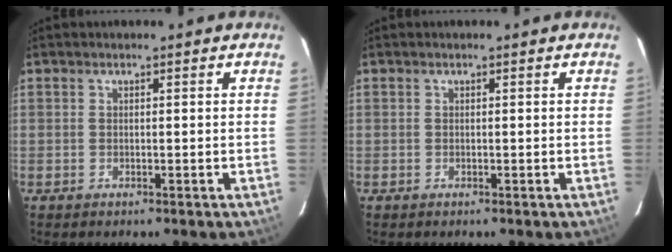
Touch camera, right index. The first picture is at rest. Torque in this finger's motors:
{"motor_torque": [0.00, 0.00, 0.03, 0.00]}